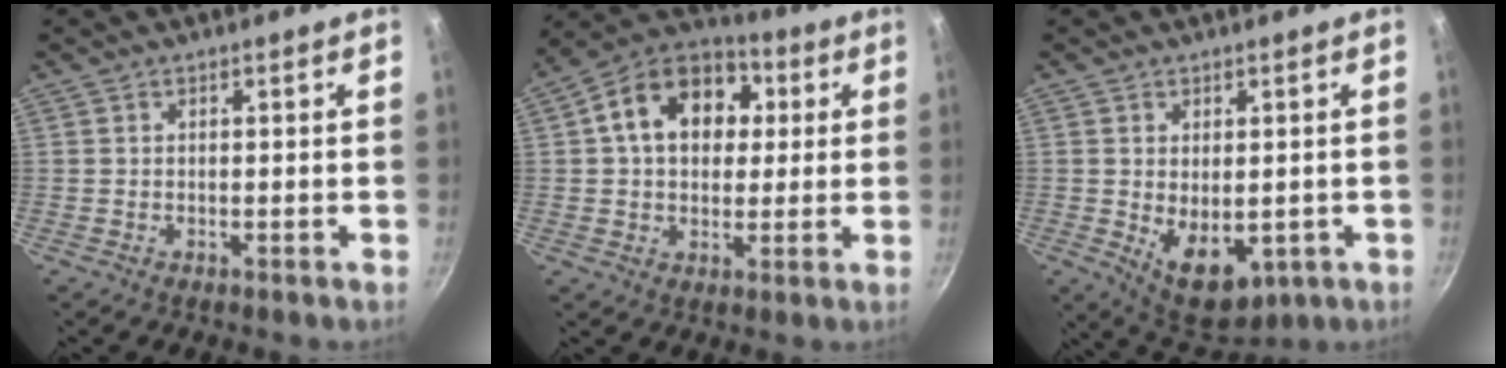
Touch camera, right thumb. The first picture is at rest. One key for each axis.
{"total": 16.2, "fx": 3.4, "fy": 11.9, "fz": 10.4, "tx": -0.144, "ty": 0.025, "tz": 0.039}
{"total": 9.9, "fx": -1.6, "fy": 6.2, "fz": 7.6, "tx": -0.091, "ty": -0.014, "tz": -0.001}